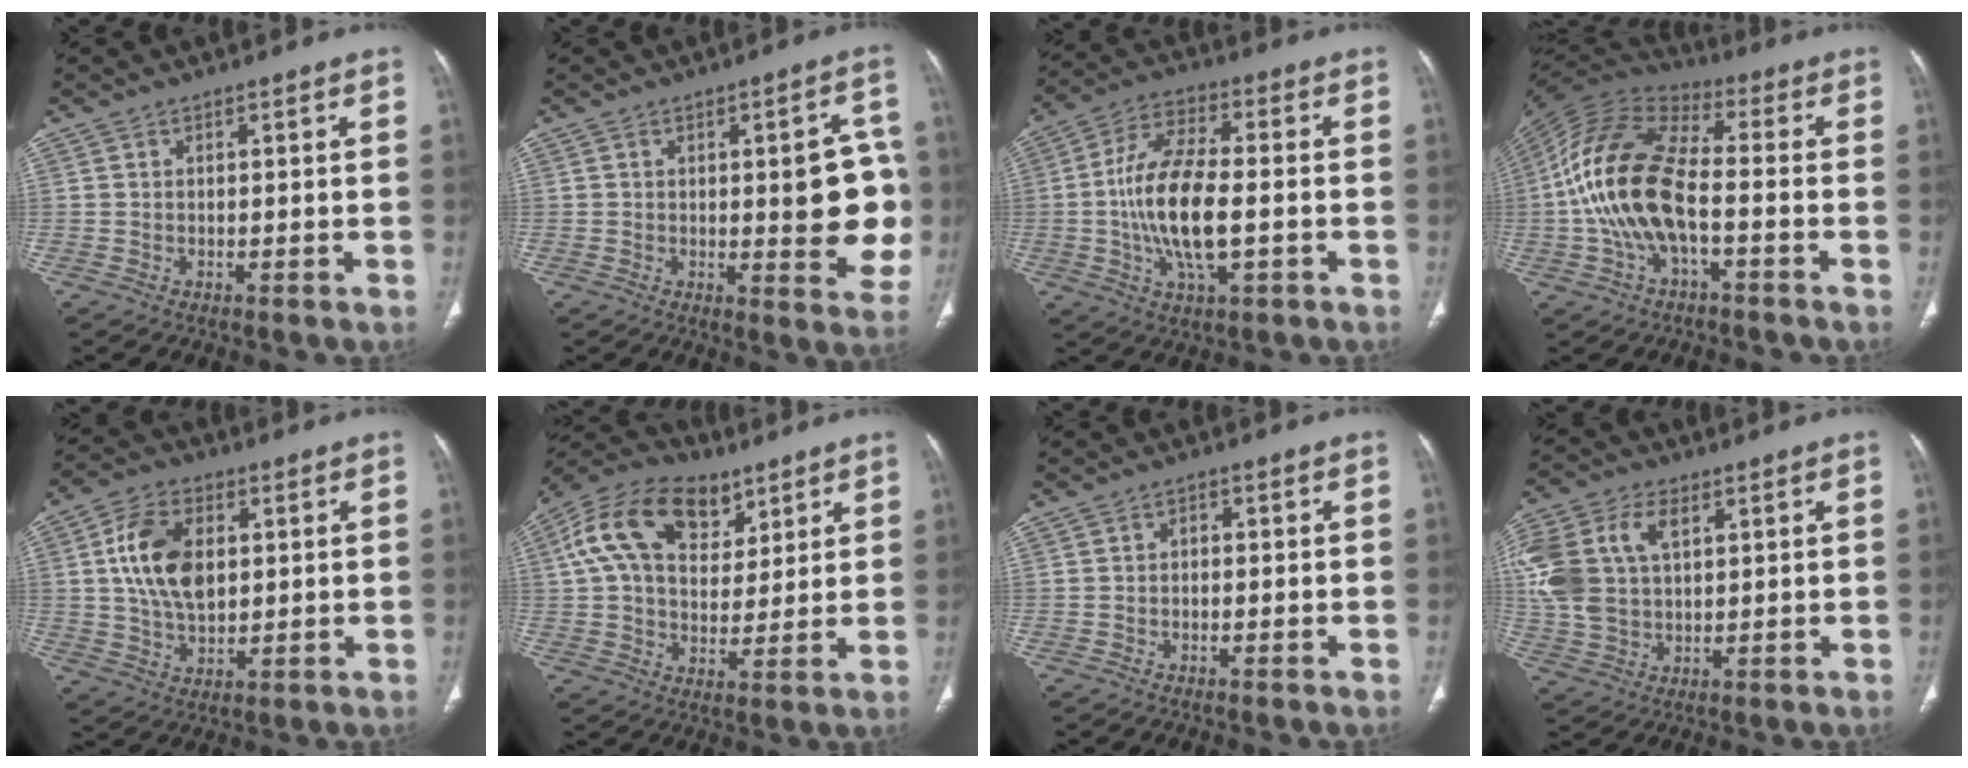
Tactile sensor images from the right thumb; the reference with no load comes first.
{"total": 13.6, "force": [-0.4, 5.1, 12.6], "torque": [-0.112, -0.003, -0.001]}
{"total": 15.0, "force": [-2.0, 6.5, 13.4], "torque": [-0.261, 0.016, -0.040]}
{"total": 17.2, "force": [-2.8, 8.4, 14.8], "torque": [-0.302, 0.038, -0.059]}
{"total": 12.1, "force": [2.1, 7.7, 9.1], "torque": [-0.154, -0.003, 0.039]}
{"total": 18.3, "force": [7.7, 11.9, 11.6], "torque": [-0.191, 0.001, 0.129]}
{"total": 1.0, "force": [-0.2, 0.8, 0.6], "torque": [0.000, 0.006, -0.008]}
{"total": 15.9, "force": [4.2, 10.5, 11.2], "torque": [-0.256, 0.009, 0.081]}